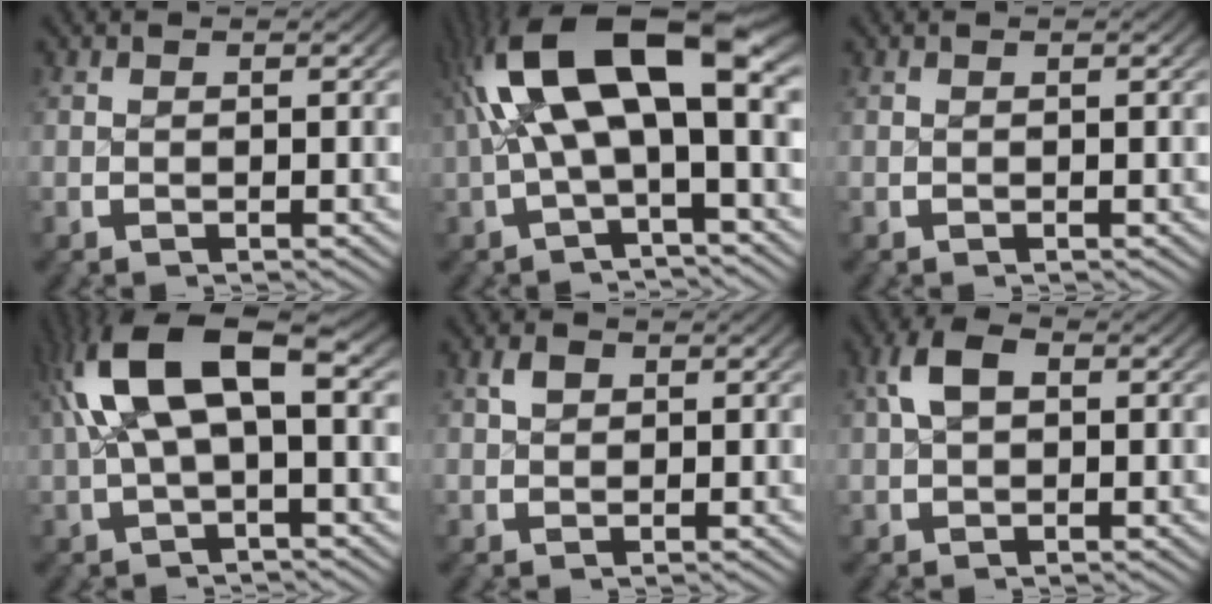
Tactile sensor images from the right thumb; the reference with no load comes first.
{"total": 12.7, "force": [1.6, 6.5, 10.8], "torque": [-0.211, 0.007, 0.028]}
{"total": 0.0}
{"total": 8.8, "force": [1.7, 4.2, 7.5], "torque": [-0.157, 0.015, 0.030]}
{"total": 1.7, "force": [0.9, 1.2, 0.8], "torque": [-0.011, -0.001, 0.020]}
{"total": 3.8, "force": [1.3, 2.4, 2.7], "torque": [-0.059, 0.002, 0.024]}